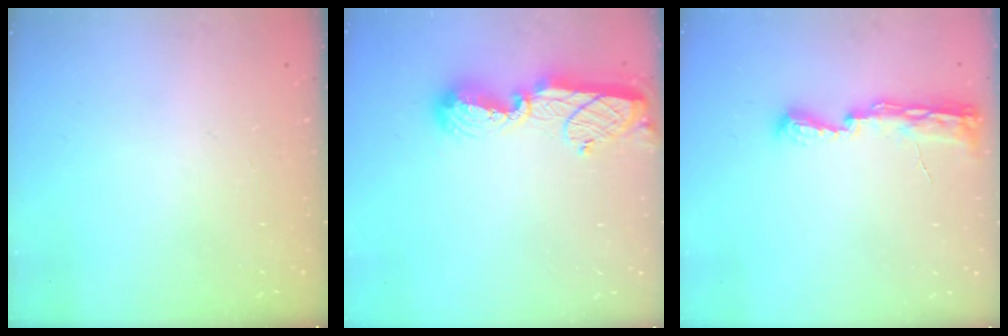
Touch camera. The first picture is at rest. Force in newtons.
{"total": 13.8, "press": 13.8, "slide": 1.5}
{"total": 7.9, "press": 7.8, "slide": 0.8}